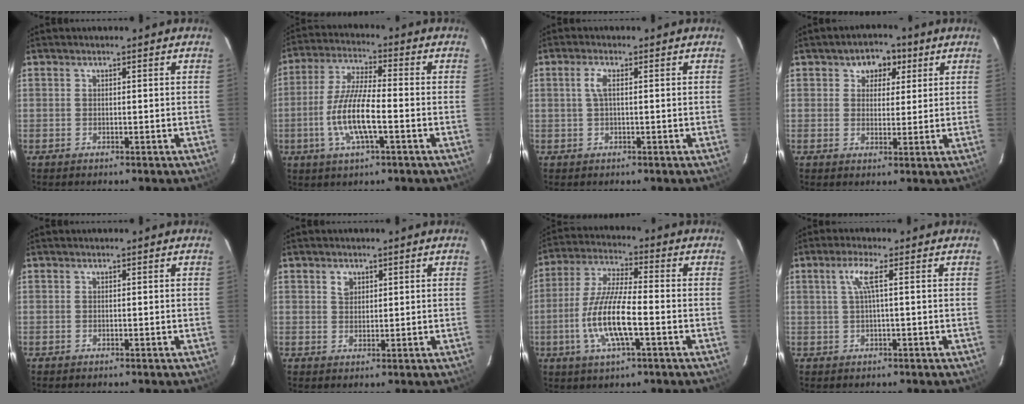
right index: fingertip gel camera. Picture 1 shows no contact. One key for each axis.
{"total": 10.8, "fx": -3.1, "fy": 2.3, "fz": 10.1, "tx": -0.209, "ty": -0.004, "tz": -0.062}
{"total": 2.3, "fx": 0.3, "fy": 0.5, "fz": 2.2, "tx": -0.049, "ty": 0.003, "tz": 0.006}
{"total": 5.4, "fx": 2.4, "fy": 4.3, "fz": 2.3, "tx": -0.023, "ty": 0.012, "tz": 0.035}
{"total": 0.0}
{"total": 2.5, "fx": 1.3, "fy": 1.9, "fz": 0.9, "tx": -0.010, "ty": 0.006, "tz": 0.024}
{"total": 12.5, "fx": -3.6, "fy": 2.7, "fz": 11.7, "tx": -0.244, "ty": -0.007, "tz": -0.070}
{"total": 3.4, "fx": 0.7, "fy": -0.3, "fz": 3.3, "tx": -0.065, "ty": 0.004, "tz": 0.015}